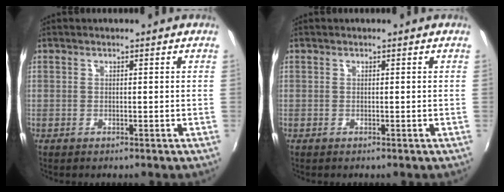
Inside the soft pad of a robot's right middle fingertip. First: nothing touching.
{"total": 0.0}